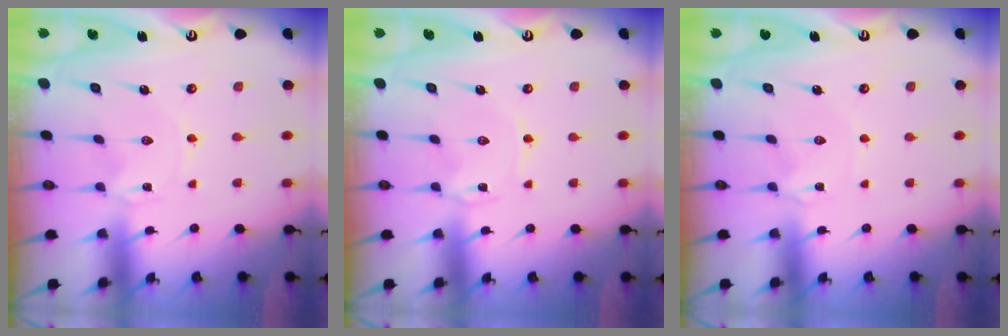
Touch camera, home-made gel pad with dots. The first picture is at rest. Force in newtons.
{"total": 1.0, "press": 1.0, "slide": 0.1}
{"total": 0.7, "press": 0.6, "slide": 0.3}